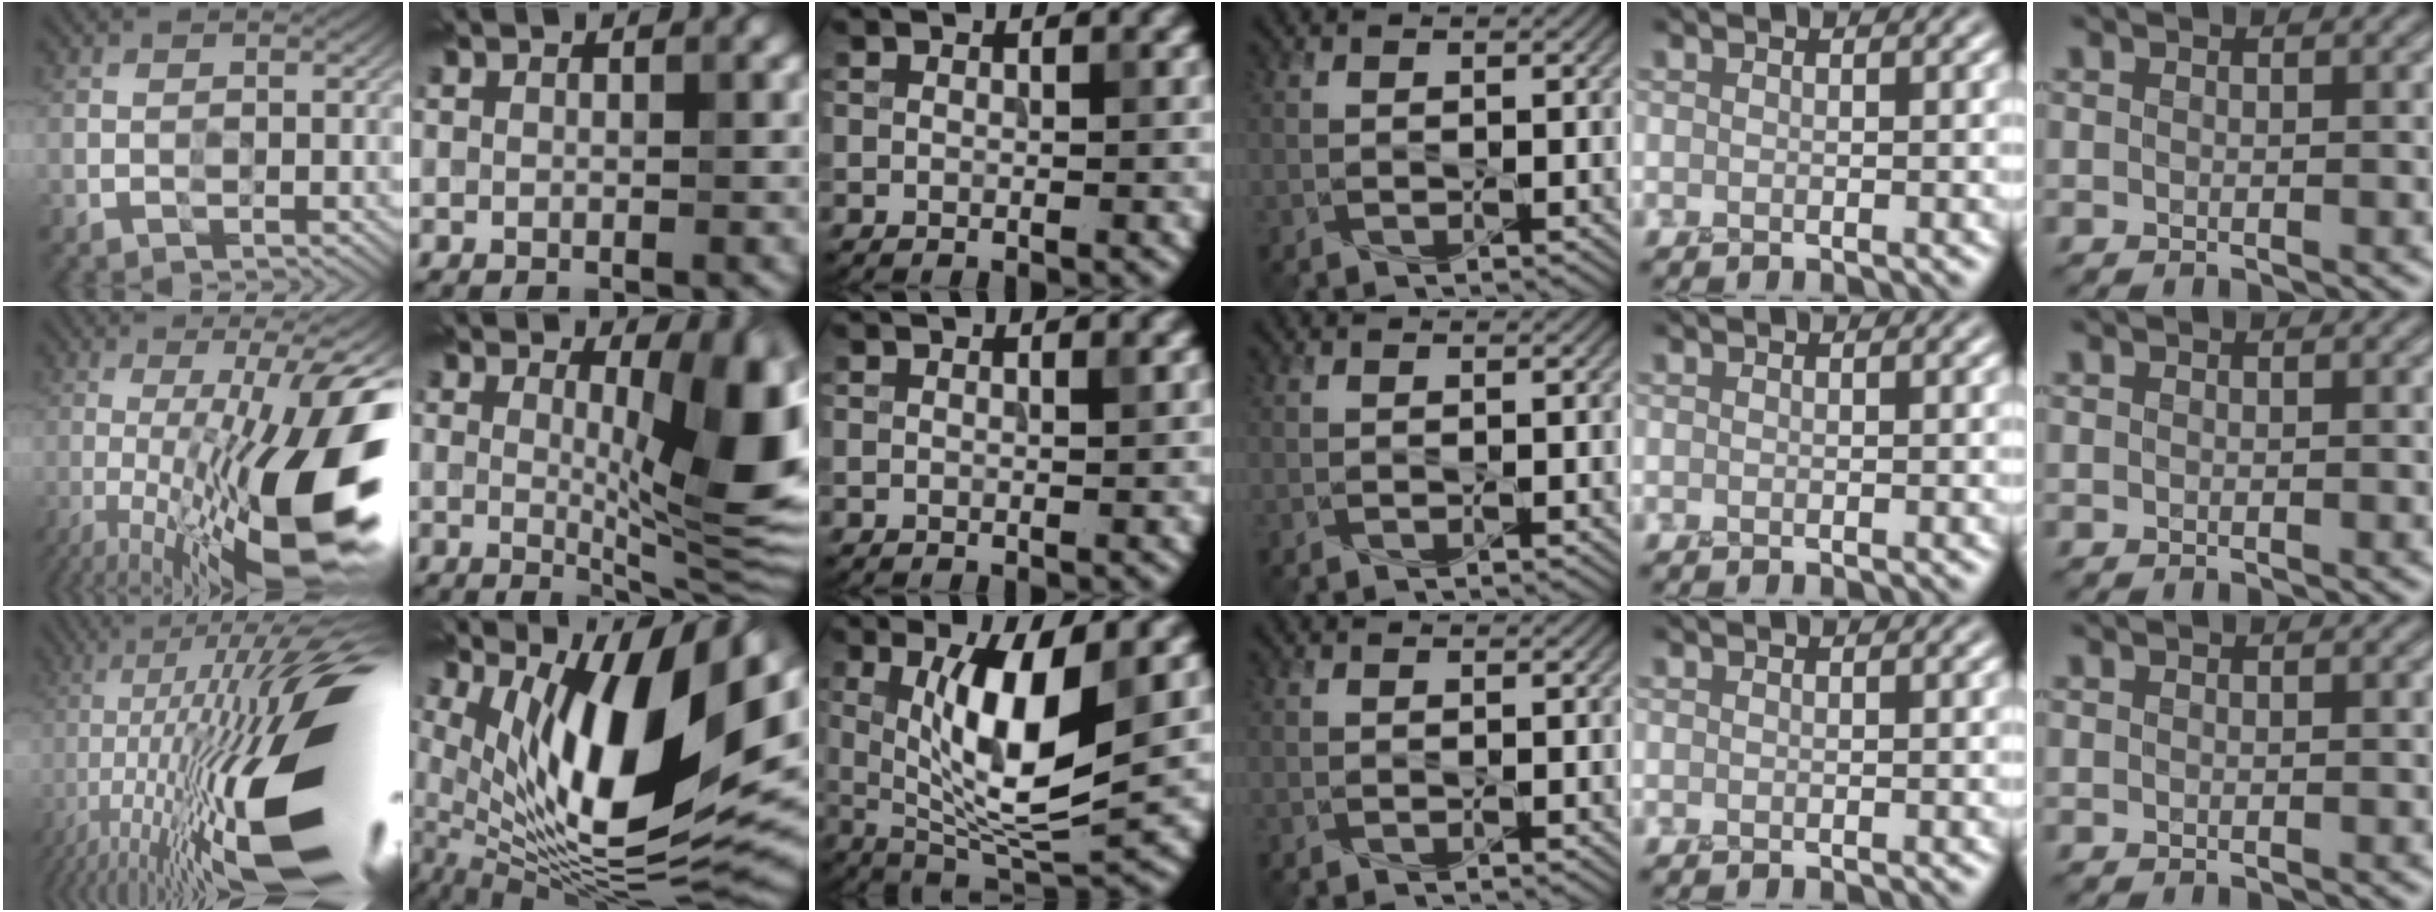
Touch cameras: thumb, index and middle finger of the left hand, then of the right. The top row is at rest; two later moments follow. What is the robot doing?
{"motion": "press", "object": "grip strengthener"}